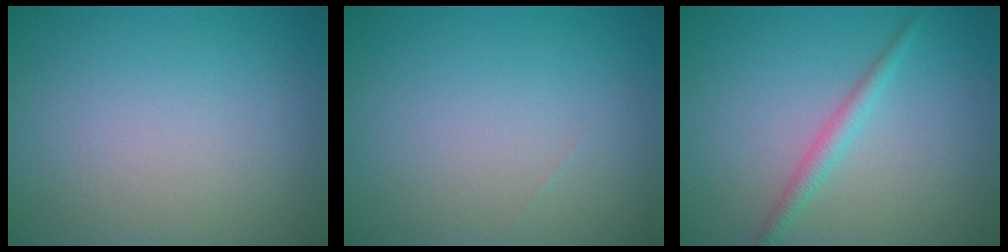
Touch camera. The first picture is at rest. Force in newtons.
{"total": 0.0}
{"total": 1.8, "press": 1.8, "slide": 0.1}